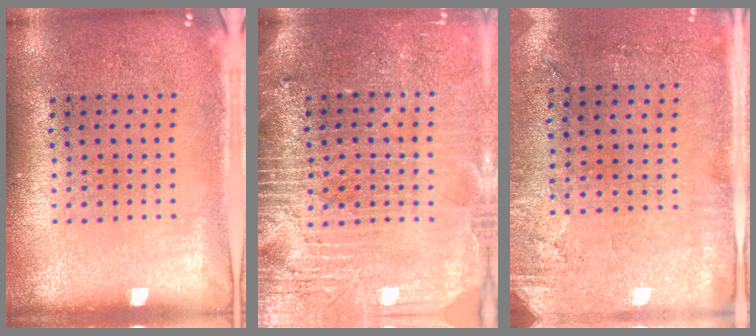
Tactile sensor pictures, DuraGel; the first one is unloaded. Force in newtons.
{"total": 3.9, "press": 3.6, "slide": 1.6}
{"total": 2.9, "press": 2.4, "slide": 1.7}